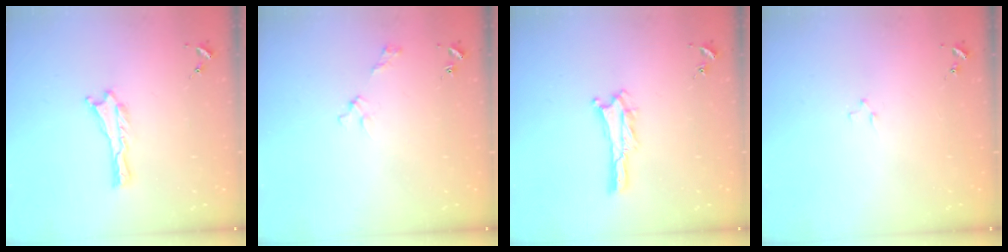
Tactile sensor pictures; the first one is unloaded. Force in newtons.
{"total": 2.7, "press": 2.6, "slide": 0.3}
{"total": 1.3, "press": 1.3, "slide": 0.4}
{"total": 0.7, "press": 0.7, "slide": 0.2}